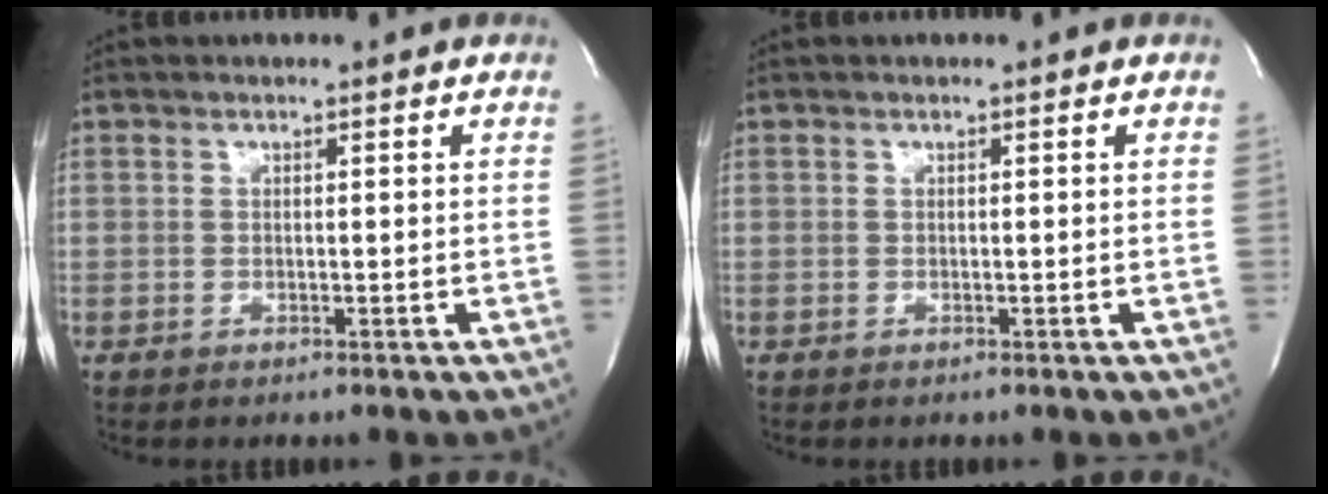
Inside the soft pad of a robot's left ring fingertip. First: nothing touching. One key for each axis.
{"total": 0.0}